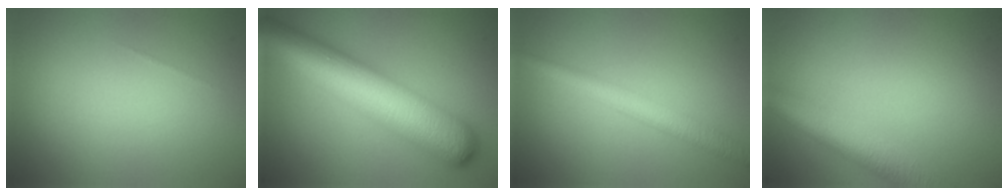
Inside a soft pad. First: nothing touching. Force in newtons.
{"total": 11.9, "press": 11.9, "slide": 0.3}
{"total": 3.3, "press": 3.3, "slide": 0.1}
{"total": 5.1, "press": 5.1, "slide": 0.3}